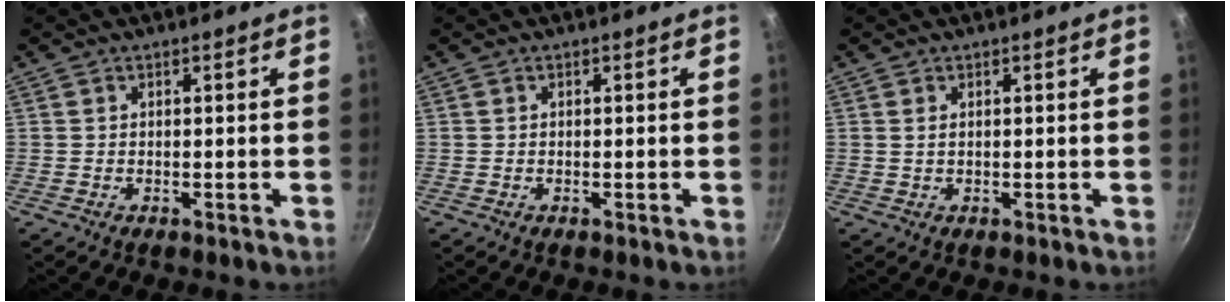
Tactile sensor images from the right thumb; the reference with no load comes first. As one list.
[{"total": 0.0}, {"total": 0.9, "force": [0.3, 0.4, 0.7], "torque": [-0.012, 0.001, 0.004]}]